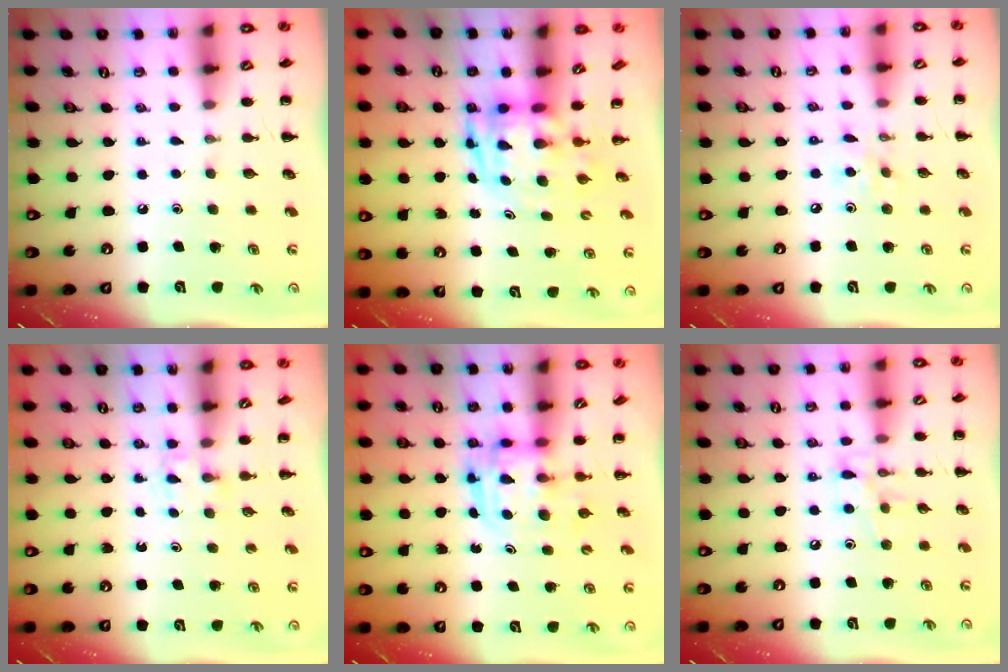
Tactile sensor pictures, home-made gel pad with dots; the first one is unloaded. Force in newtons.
{"total": 3.2, "press": 3.1, "slide": 0.7}
{"total": 3.7, "press": 3.6, "slide": 0.8}
{"total": 1.4, "press": 1.2, "slide": 0.8}
{"total": 3.0, "press": 3.0, "slide": 0.3}
{"total": 7.9, "press": 7.9, "slide": 0.5}